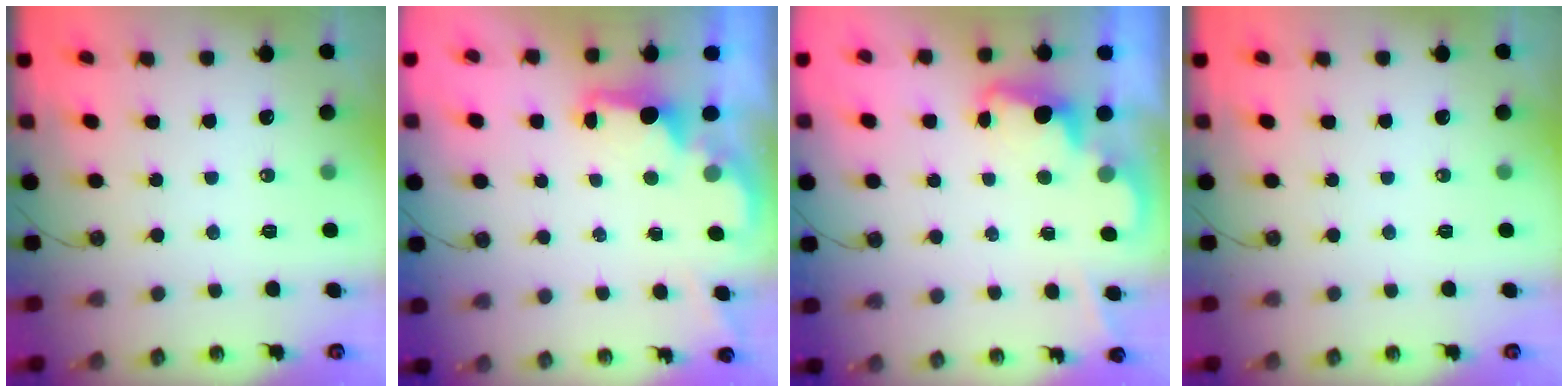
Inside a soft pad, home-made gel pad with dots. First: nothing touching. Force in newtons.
{"total": 1.6, "press": 1.5, "slide": 0.6}
{"total": 2.5, "press": 2.4, "slide": 0.5}
{"total": 0.0}